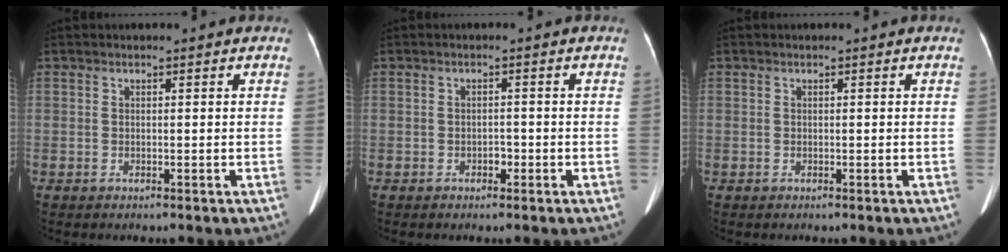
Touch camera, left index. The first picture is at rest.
{"total": 1.2, "force": [-0.6, 0.7, 0.7], "torque": [-0.009, 0.004, -0.009]}
{"total": 0.0}